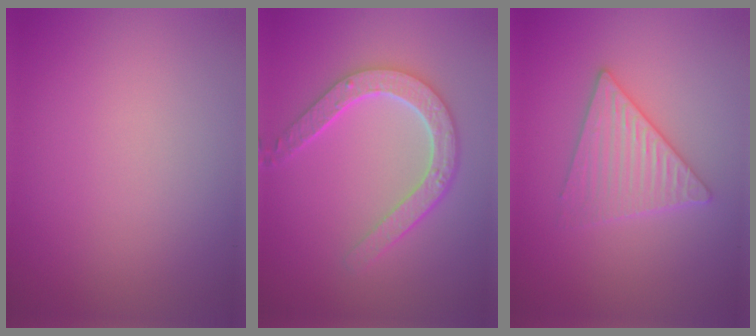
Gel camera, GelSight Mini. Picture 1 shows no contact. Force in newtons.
{"total": 4.5, "press": 3.7, "slide": 2.6}
{"total": 4.0, "press": 4.0, "slide": 0.5}